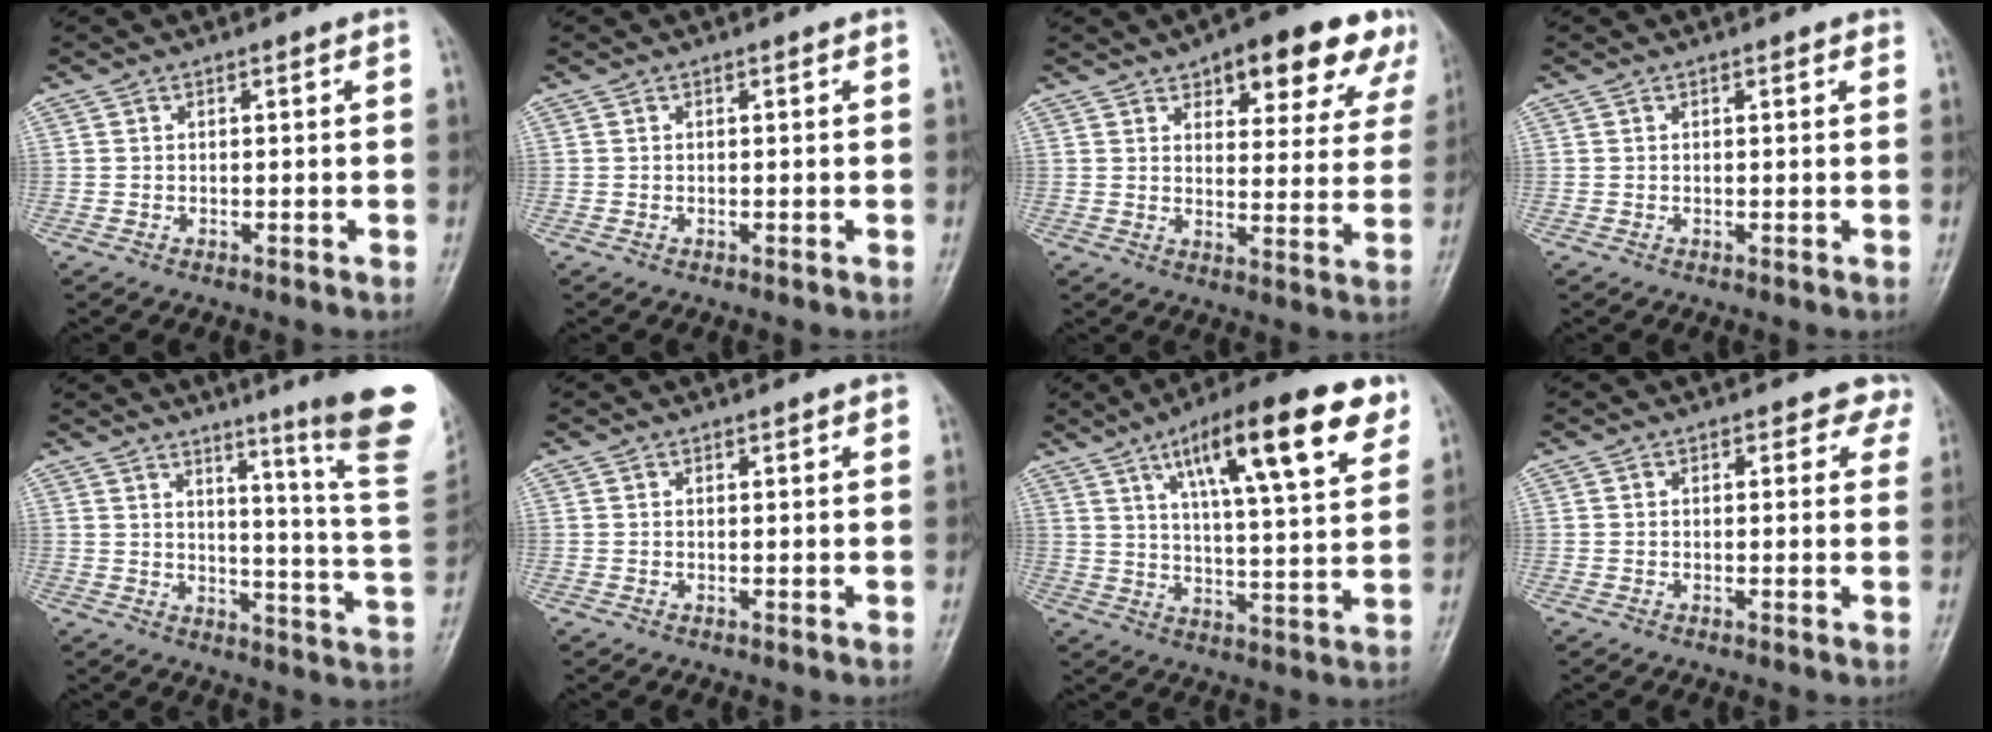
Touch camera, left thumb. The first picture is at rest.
{"total": 0.0}
{"total": 16.4, "force": [10.0, 6.9, 11.0], "torque": [-0.089, -0.033, 0.123]}
{"total": 0.7, "force": [0.5, 0.3, 0.5], "torque": [-0.007, -0.002, 0.004]}
{"total": 19.1, "force": [11.6, 0.3, 15.2], "torque": [-0.177, -0.089, 0.143]}
{"total": 1.2, "force": [0.8, 0.4, 0.8], "torque": [-0.007, -0.001, 0.008]}
{"total": 19.7, "force": [10.4, 5.0, 16.0], "torque": [-0.219, -0.025, 0.158]}
{"total": 3.4, "force": [2.4, 2.1, 0.9], "torque": [0.024, -0.009, 0.013]}